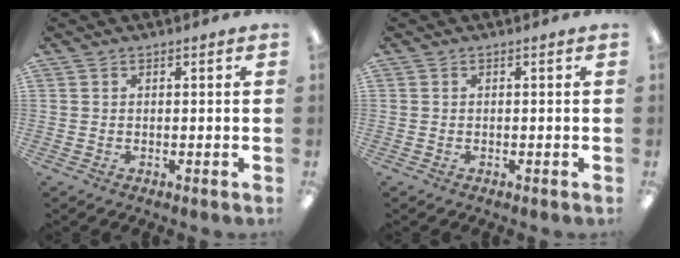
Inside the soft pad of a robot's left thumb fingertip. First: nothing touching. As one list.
[{"total": 0.0}]